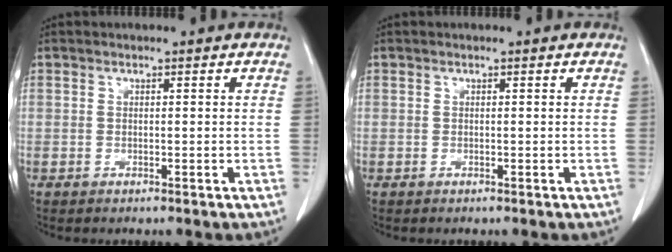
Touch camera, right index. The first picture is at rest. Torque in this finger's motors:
{"motor_torque": [-0.01, 0.06, -0.04, 0.01]}